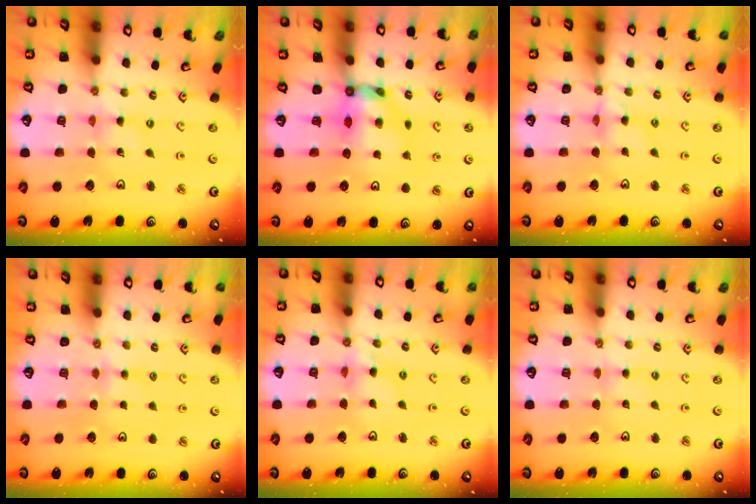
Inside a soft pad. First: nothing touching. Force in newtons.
{"total": 7.7, "press": 7.7, "slide": 0.3}
{"total": 5.5, "press": 5.4, "slide": 0.9}
{"total": 3.2, "press": 3.2, "slide": 0.6}
{"total": 5.0, "press": 5.0, "slide": 0.4}
{"total": 2.0, "press": 2.0, "slide": 0.3}